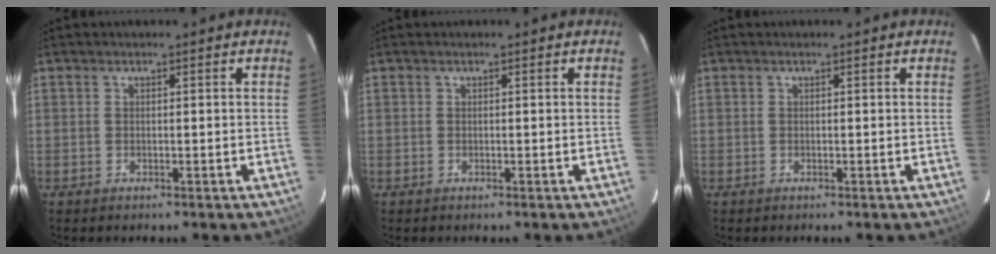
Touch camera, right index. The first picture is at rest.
{"total": 0.0}
{"total": 0.0}